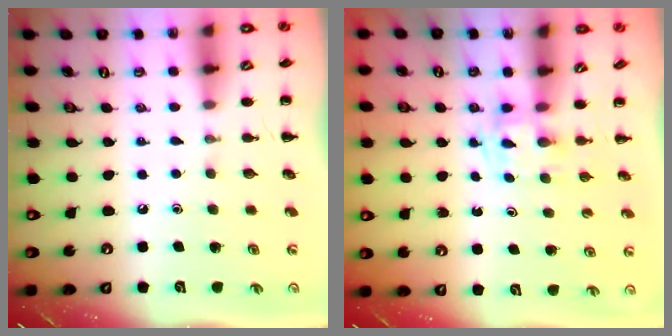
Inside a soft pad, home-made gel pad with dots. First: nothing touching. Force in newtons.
{"total": 2.5, "press": 2.1, "slide": 1.2}